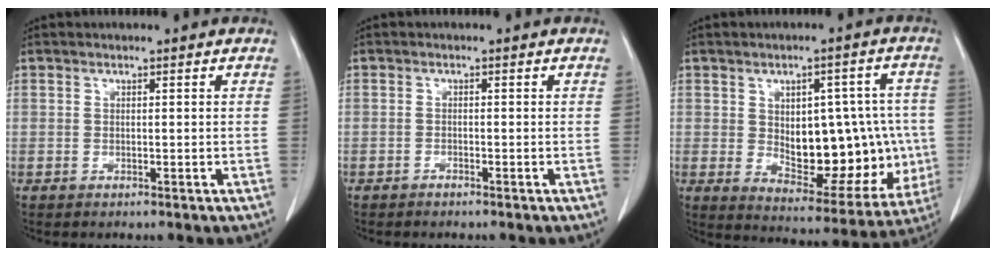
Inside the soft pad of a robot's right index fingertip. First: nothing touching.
{"total": 0.6, "force": [-0.6, 0.1, 0.2], "torque": [-0.008, 0.000, -0.011]}
{"total": 18.3, "force": [-0.6, 9.3, 15.8], "torque": [-0.218, 0.016, 0.023]}